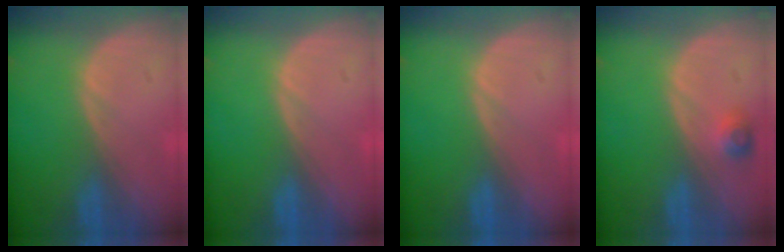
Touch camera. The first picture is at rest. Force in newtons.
{"total": 0.0}
{"total": 0.0}
{"total": 2.3, "press": 2.2, "slide": 0.7}